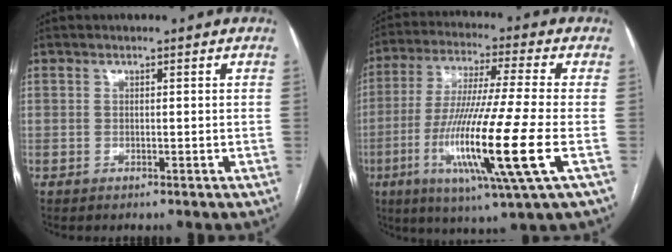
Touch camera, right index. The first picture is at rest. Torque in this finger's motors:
{"motor_torque": [2.14, 0.00, 1.05, 0.21]}